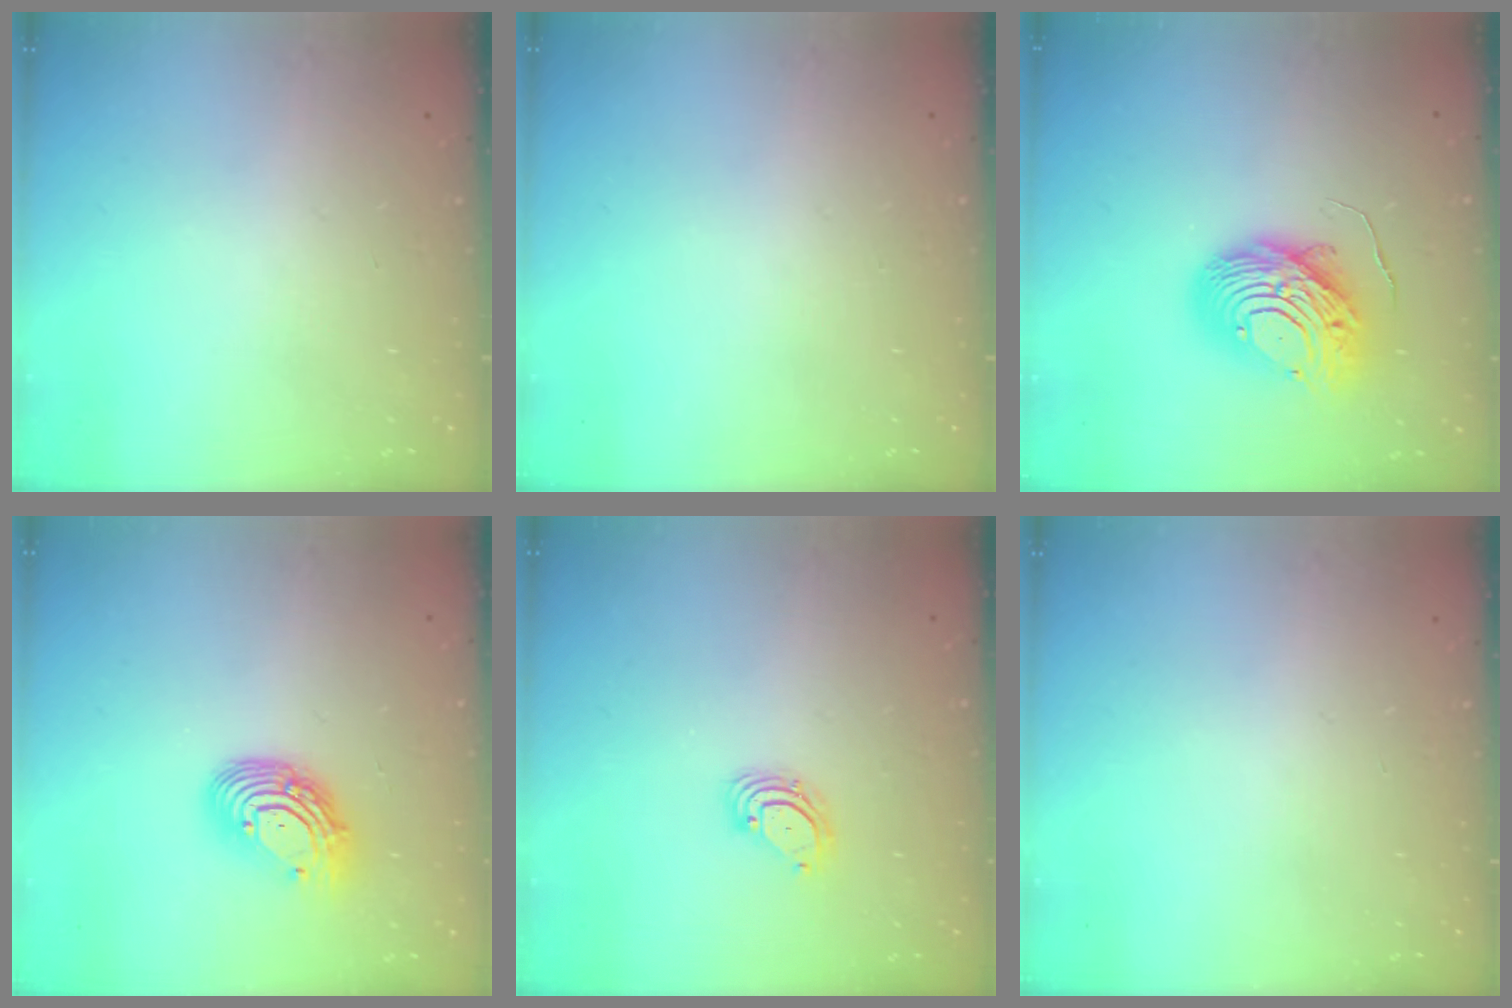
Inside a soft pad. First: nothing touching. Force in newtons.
{"total": 0.0}
{"total": 12.2, "press": 12.1, "slide": 1.4}
{"total": 11.5, "press": 11.5, "slide": 1.1}
{"total": 3.6, "press": 3.6, "slide": 0.3}
{"total": 0.0}